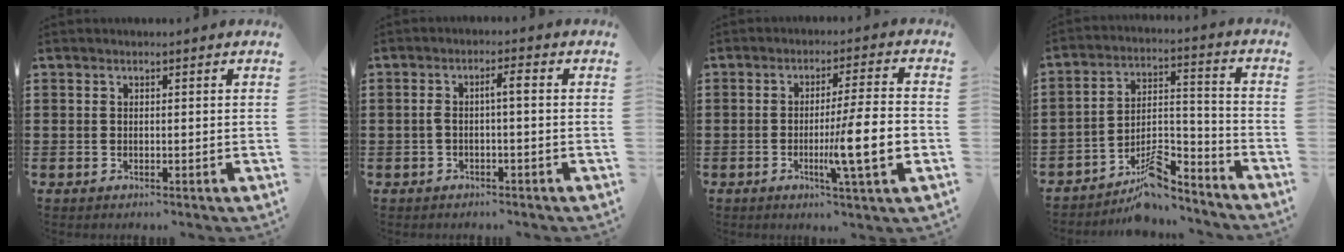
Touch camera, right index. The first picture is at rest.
{"total": 2.5, "force": [-0.2, 0.3, 2.5], "torque": [-0.056, 0.001, -0.010]}
{"total": 10.3, "force": [-2.5, 0.5, 10.0], "torque": [-0.156, -0.017, -0.047]}
{"total": 9.7, "force": [-8.1, 3.2, 4.4], "torque": [-0.052, 0.030, -0.147]}